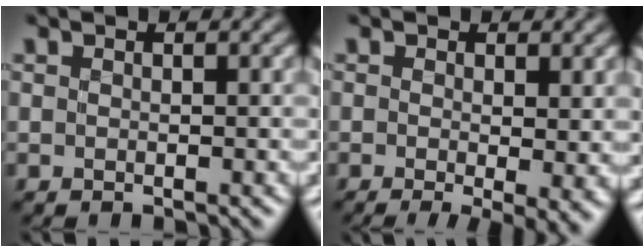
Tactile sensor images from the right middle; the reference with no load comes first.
{"total": 4.0, "force": [-0.4, 1.0, 3.9], "torque": [-0.048, -0.018, -0.003]}